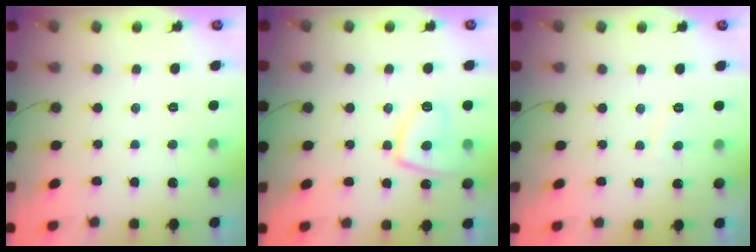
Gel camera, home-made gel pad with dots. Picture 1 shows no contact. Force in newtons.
{"total": 9.9, "press": 9.8, "slide": 1.3}
{"total": 1.3, "press": 1.2, "slide": 0.6}